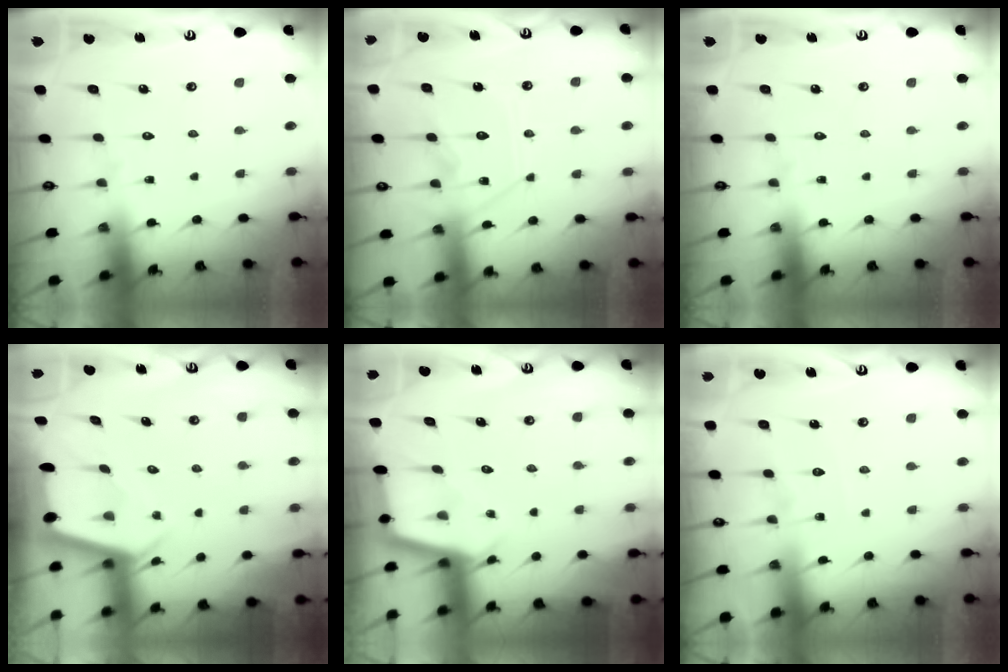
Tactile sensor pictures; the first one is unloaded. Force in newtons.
{"total": 13.4, "press": 13.4, "slide": 1.3}
{"total": 0.0}
{"total": 2.9, "press": 2.9, "slide": 0.2}
{"total": 2.9, "press": 2.9, "slide": 0.3}
{"total": 4.7, "press": 4.7, "slide": 0.5}